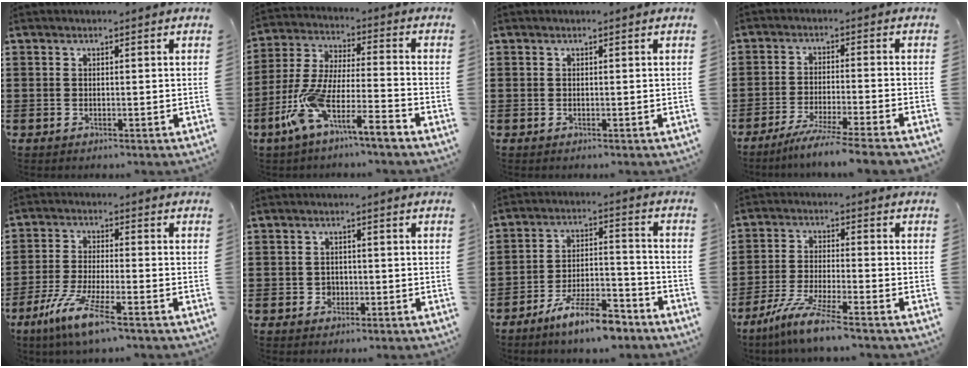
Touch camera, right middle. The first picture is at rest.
{"total": 10.1, "force": [-7.5, 0.4, 6.8], "torque": [-0.164, -0.017, -0.156]}
{"total": 0.0}
{"total": 5.6, "force": [-4.9, -0.7, 2.5], "torque": [-0.043, -0.017, -0.094]}
{"total": 7.6, "force": [-4.9, 0.6, 5.8], "torque": [-0.124, -0.013, -0.094]}
{"total": 1.5, "force": [-0.4, 1.4, 0.4], "torque": [-0.011, 0.003, -0.011]}
{"total": 9.9, "force": [-7.9, 2.0, 5.6], "torque": [-0.099, 0.019, -0.146]}
{"total": 7.0, "force": [-5.6, -0.1, 4.2], "torque": [-0.091, -0.018, -0.109]}